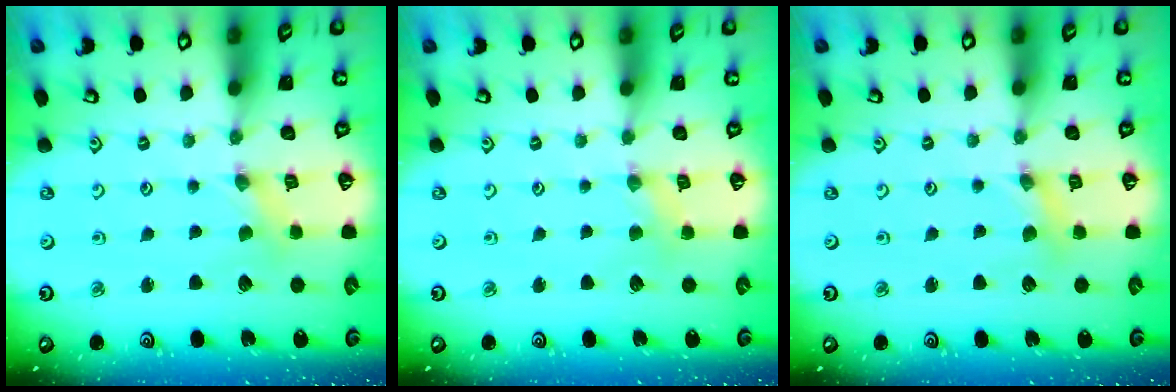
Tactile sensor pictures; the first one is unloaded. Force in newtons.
{"total": 2.0, "press": 1.9, "slide": 0.3}
{"total": 3.3, "press": 3.2, "slide": 0.4}